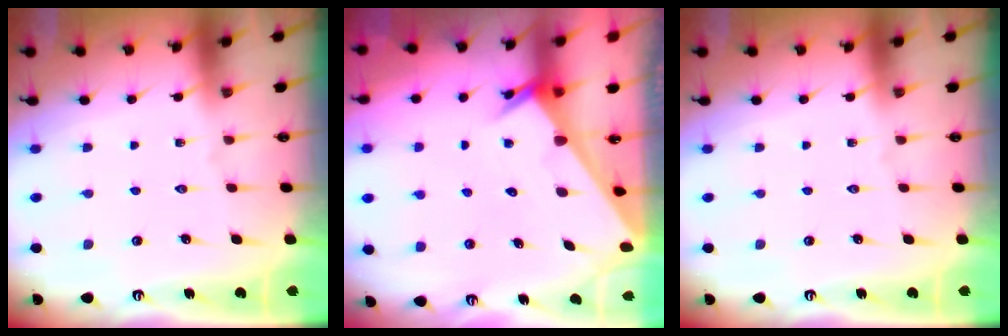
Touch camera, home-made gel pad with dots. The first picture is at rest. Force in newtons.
{"total": 2.2, "press": 2.2, "slide": 0.1}
{"total": 0.0}